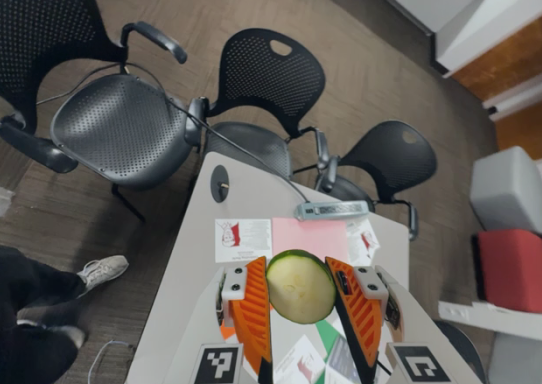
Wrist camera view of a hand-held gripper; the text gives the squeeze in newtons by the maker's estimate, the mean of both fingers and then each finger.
{"total": 11.0, "left": 10.7, "right": 11.3}